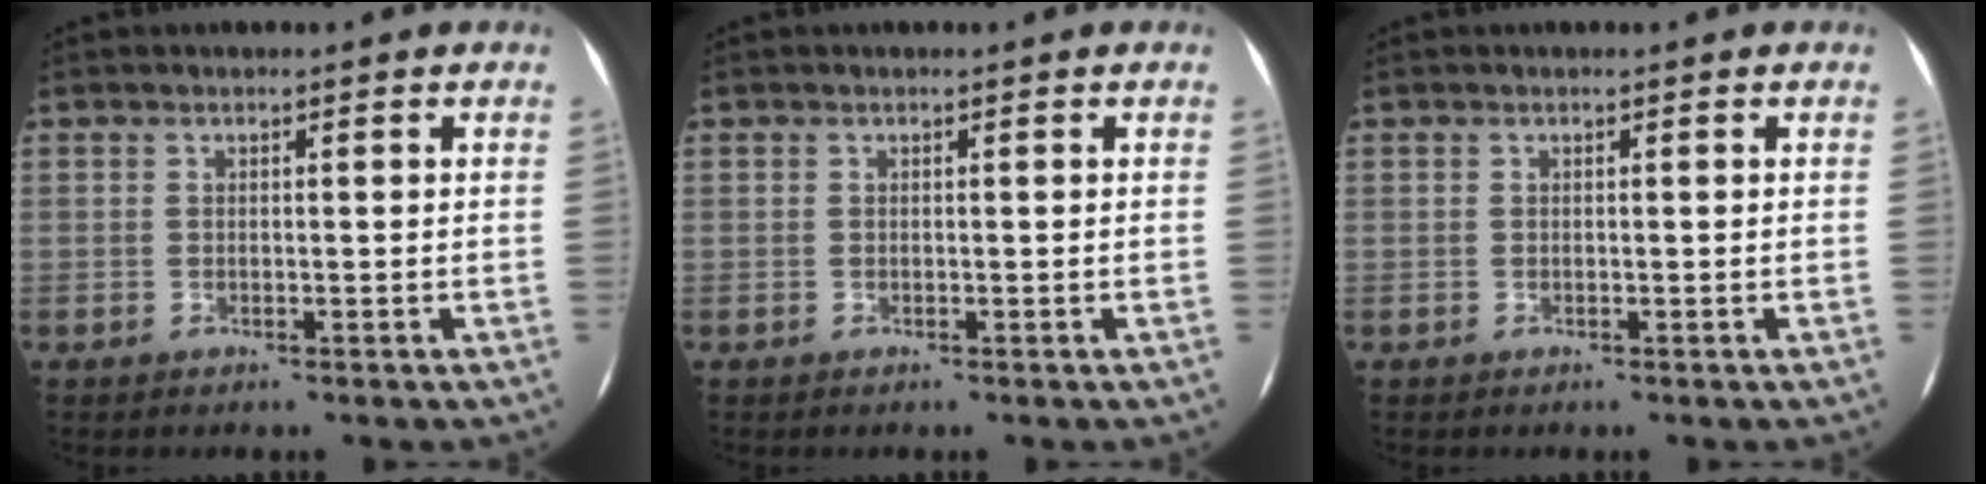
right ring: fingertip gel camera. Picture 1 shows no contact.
{"total": 0.0}
{"total": 0.0}